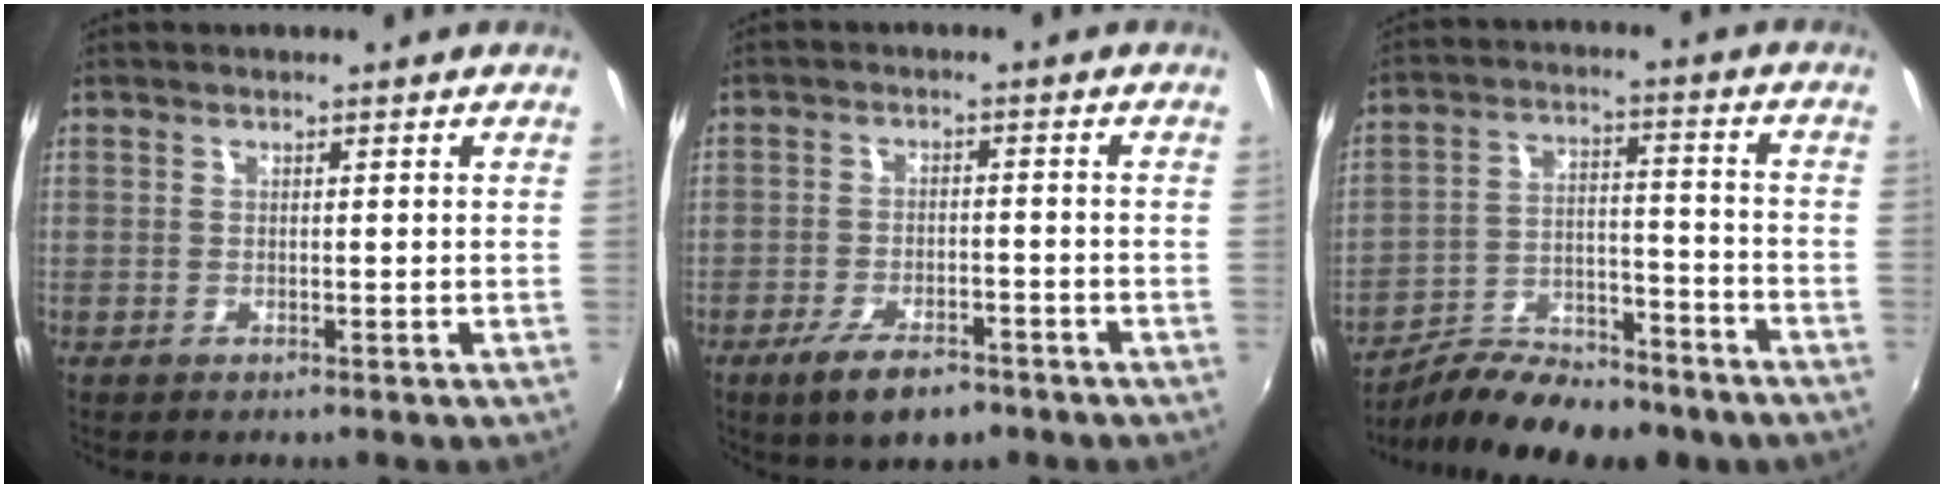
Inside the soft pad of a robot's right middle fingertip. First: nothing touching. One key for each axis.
{"total": 8.2, "fx": -5.6, "fy": 3.2, "fz": 5.1, "tx": -0.116, "ty": -0.016, "tz": -0.093}
{"total": 17.2, "fx": -13.9, "fy": 5.9, "fz": 8.3, "tx": -0.157, "ty": -0.008, "tz": -0.213}